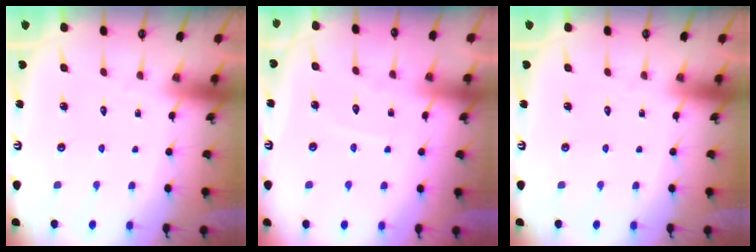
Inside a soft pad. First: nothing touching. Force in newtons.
{"total": 5.0, "press": 4.9, "slide": 0.6}
{"total": 0.0}